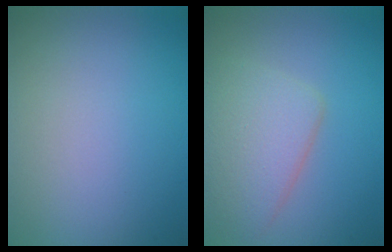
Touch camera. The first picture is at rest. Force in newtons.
{"total": 4.6, "press": 4.6, "slide": 0.4}